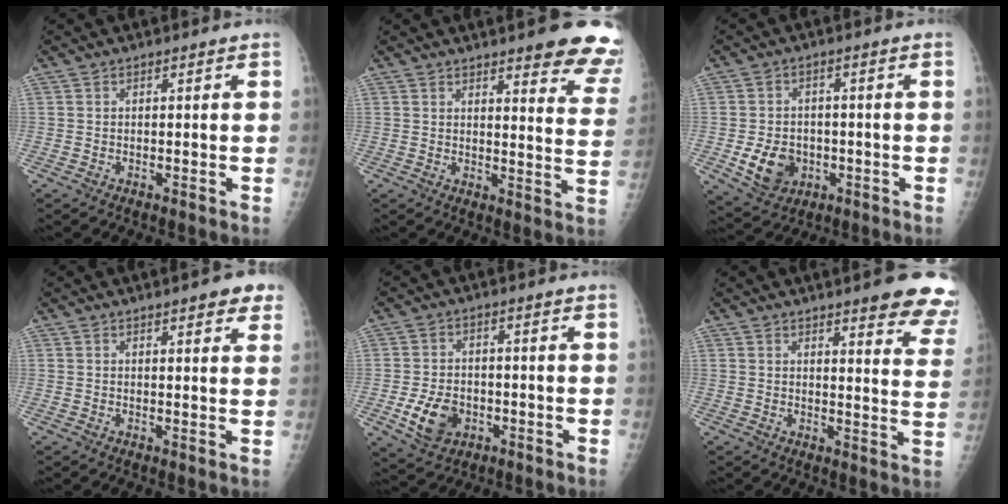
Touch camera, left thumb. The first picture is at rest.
{"total": 14.8, "force": [10.9, 3.3, 9.4], "torque": [-0.077, -0.059, 0.113]}
{"total": 8.2, "force": [-2.3, 6.5, 4.4], "torque": [-0.051, 0.005, -0.029]}
{"total": 5.6, "force": [3.4, 1.7, 4.2], "torque": [-0.032, -0.009, 0.036]}
{"total": 7.7, "force": [-2.6, 5.7, 4.6], "torque": [-0.069, 0.007, -0.038]}
{"total": 13.7, "force": [10.0, 3.1, 8.9], "torque": [-0.071, -0.051, 0.101]}